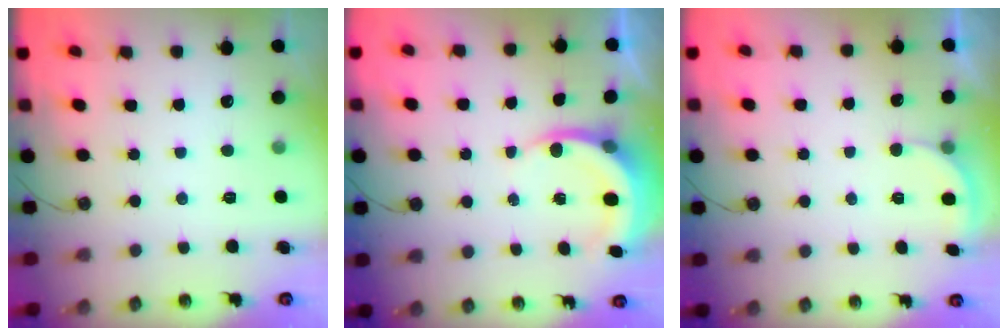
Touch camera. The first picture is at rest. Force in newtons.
{"total": 4.3, "press": 4.3, "slide": 0.1}
{"total": 2.6, "press": 2.5, "slide": 0.6}